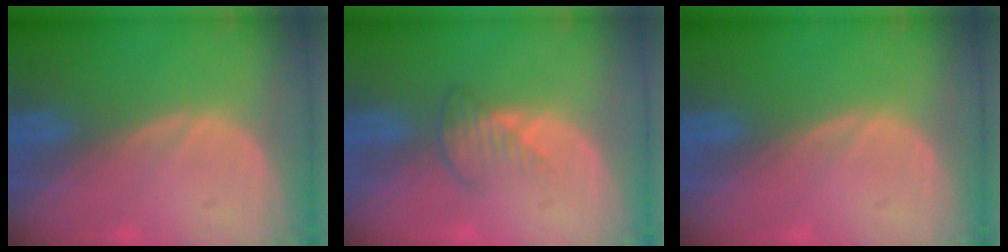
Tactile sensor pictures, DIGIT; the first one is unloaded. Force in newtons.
{"total": 3.0, "press": 2.8, "slide": 1.1}
{"total": 0.0}